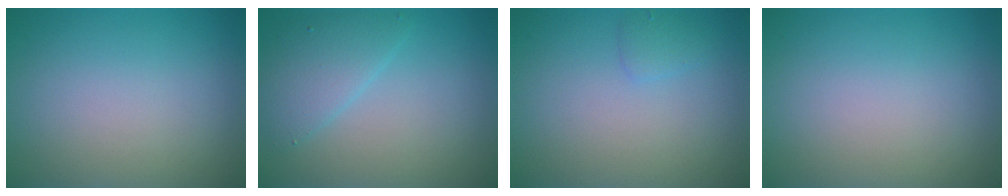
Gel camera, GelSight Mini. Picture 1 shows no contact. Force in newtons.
{"total": 3.1, "press": 3.1, "slide": 0.3}
{"total": 1.1, "press": 1.1, "slide": 0.1}
{"total": 0.0}